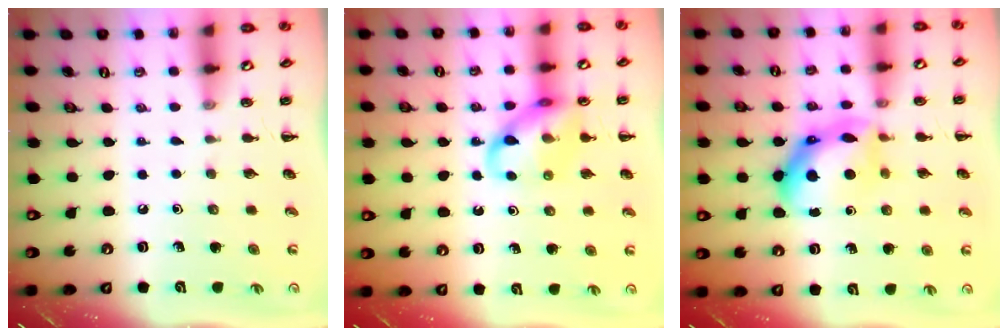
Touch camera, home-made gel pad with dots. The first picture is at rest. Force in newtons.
{"total": 12.3, "press": 12.2, "slide": 1.2}
{"total": 12.3, "press": 12.3, "slide": 0.2}